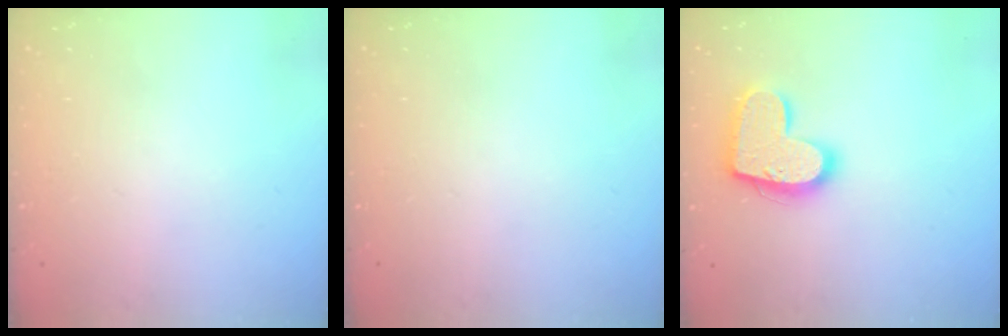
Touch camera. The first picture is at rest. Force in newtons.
{"total": 0.0}
{"total": 16.4, "press": 16.4, "slide": 1.0}